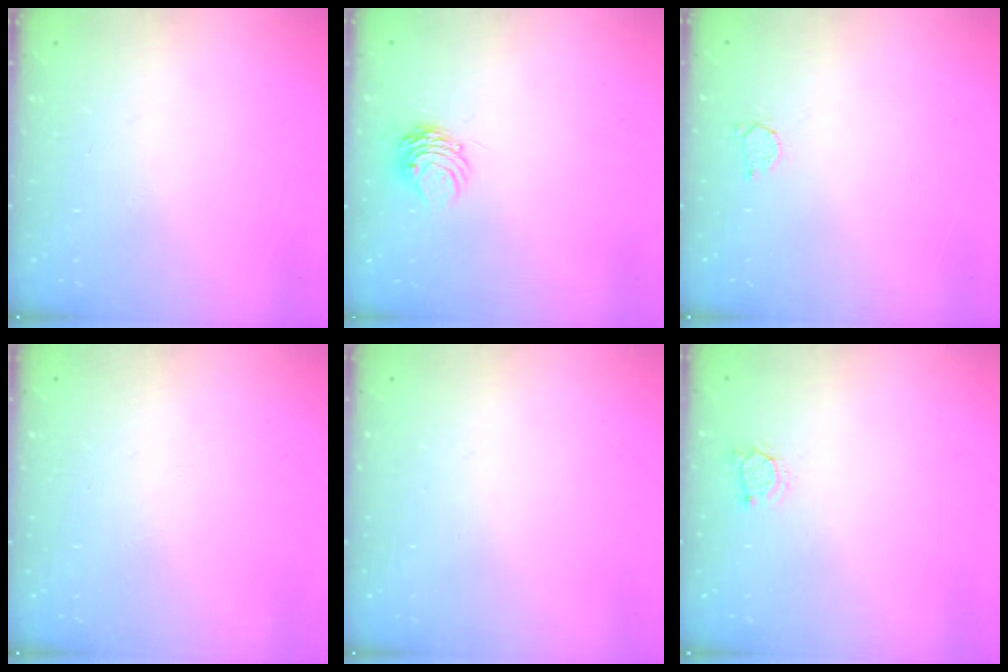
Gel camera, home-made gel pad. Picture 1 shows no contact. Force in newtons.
{"total": 5.4, "press": 5.4, "slide": 0.3}
{"total": 2.4, "press": 2.4, "slide": 0.4}
{"total": 0.0}
{"total": 0.0}
{"total": 3.0, "press": 3.0, "slide": 0.4}